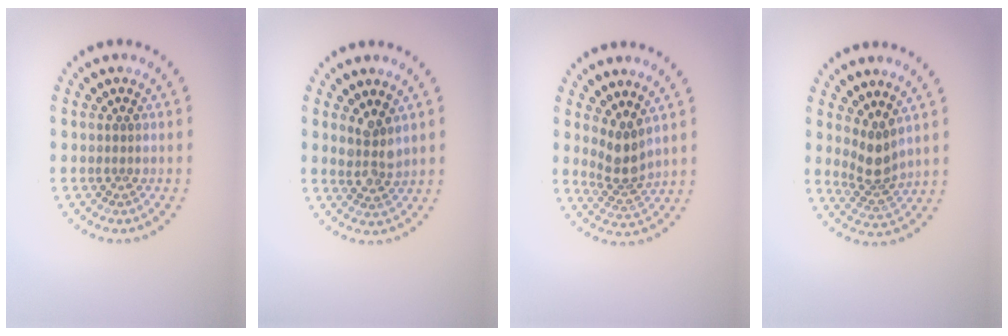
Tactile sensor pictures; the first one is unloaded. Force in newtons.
{"total": 2.6, "press": 2.2, "slide": 1.3}
{"total": 2.9, "press": 2.2, "slide": 1.9}
{"total": 3.0, "press": 2.1, "slide": 2.1}